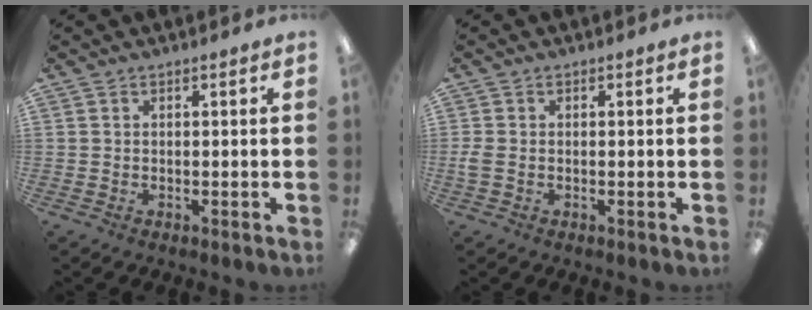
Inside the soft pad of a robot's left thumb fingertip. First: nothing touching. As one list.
[{"total": 2.1, "force": [-0.4, 1.2, 1.7], "torque": [-0.029, 0.004, -0.006]}]